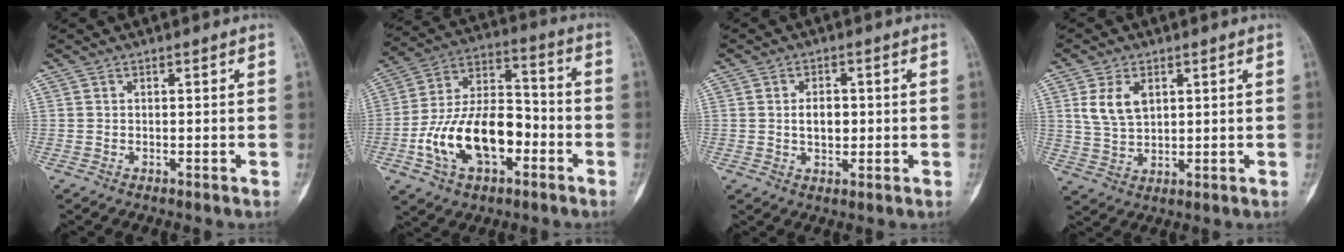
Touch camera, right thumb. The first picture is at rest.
{"total": 18.5, "force": [-5.7, 10.7, 13.9], "torque": [-0.232, 0.049, -0.100]}
{"total": 4.1, "force": [0.1, 2.7, 3.0], "torque": [-0.033, 0.001, 0.003]}
{"total": 6.8, "force": [2.4, 4.2, 4.8], "torque": [-0.082, -0.007, 0.054]}